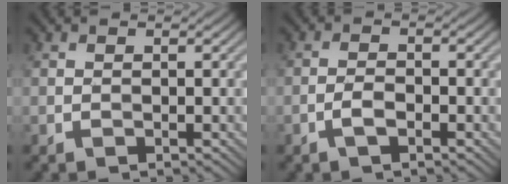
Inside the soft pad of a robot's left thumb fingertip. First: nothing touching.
{"total": 2.2, "force": [-1.2, 0.7, 1.6], "torque": [-0.034, 0.003, -0.027]}